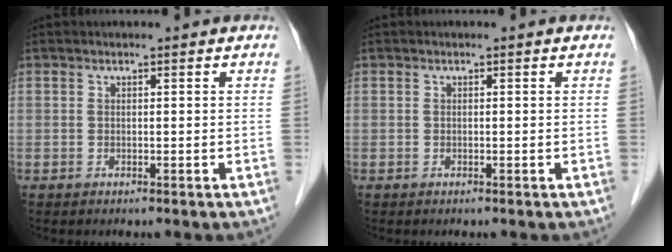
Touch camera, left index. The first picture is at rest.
{"total": 0.0}